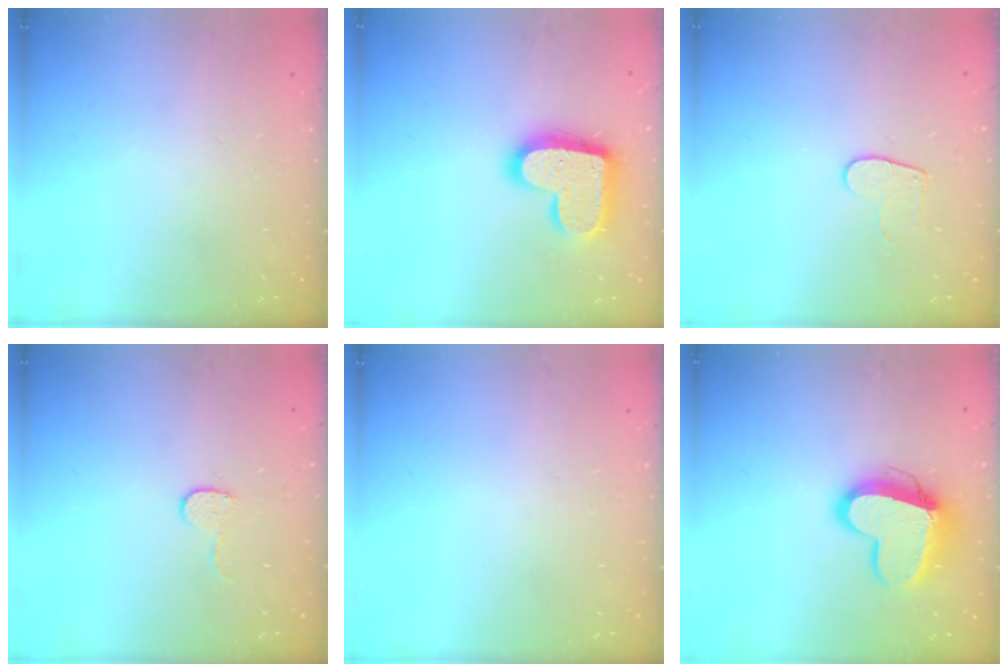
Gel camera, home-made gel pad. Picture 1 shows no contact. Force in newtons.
{"total": 19.3, "press": 19.3, "slide": 1.3}
{"total": 6.4, "press": 6.4, "slide": 0.6}
{"total": 5.6, "press": 5.6, "slide": 0.5}
{"total": 0.0}
{"total": 14.7, "press": 14.6, "slide": 1.3}